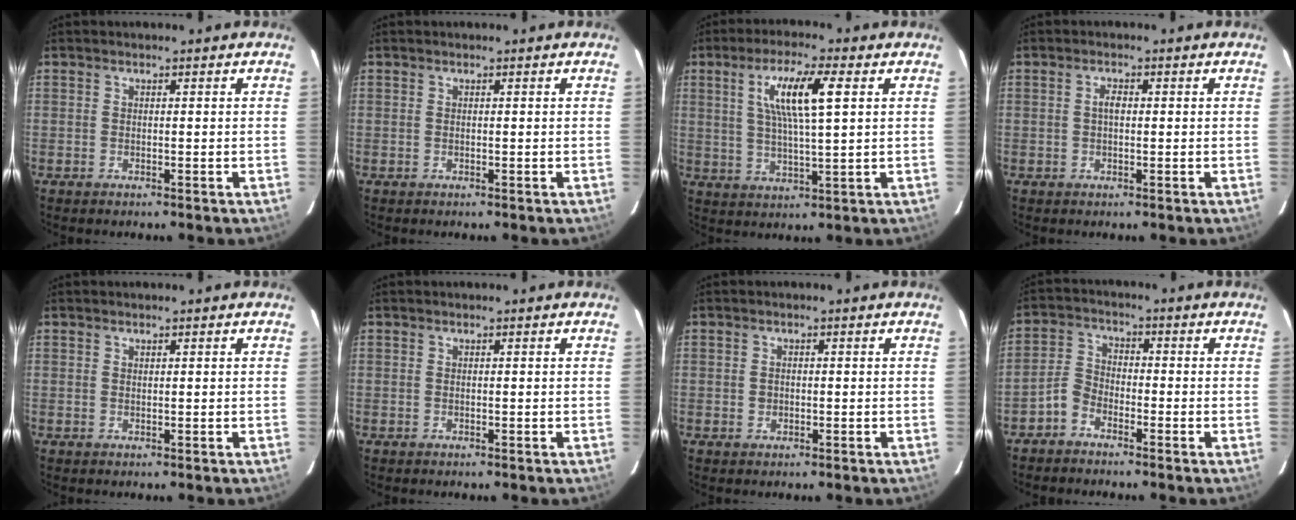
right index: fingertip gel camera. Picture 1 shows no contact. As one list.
[{"total": 0.0}, {"total": 9.6, "force": [3.0, 1.3, 9.0], "torque": [-0.167, 0.003, 0.056]}, {"total": 1.6, "force": [0.1, 0.8, 1.4], "torque": [-0.026, 0.006, -0.002]}, {"total": 0.0}, {"total": 0.0}, {"total": 1.3, "force": [-0.2, 1.2, 0.4], "torque": [-0.005, 0.002, -0.002]}, {"total": 3.9, "force": [-2.8, 2.3, 1.3], "torque": [-0.030, 0.015, -0.063]}]